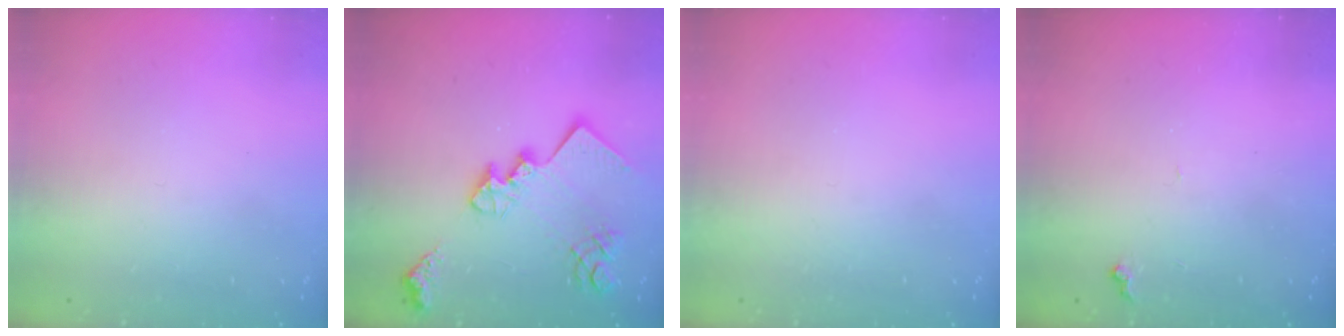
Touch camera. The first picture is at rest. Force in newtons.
{"total": 20.5, "press": 20.5, "slide": 1.1}
{"total": 0.0}
{"total": 6.1, "press": 6.1, "slide": 0.7}